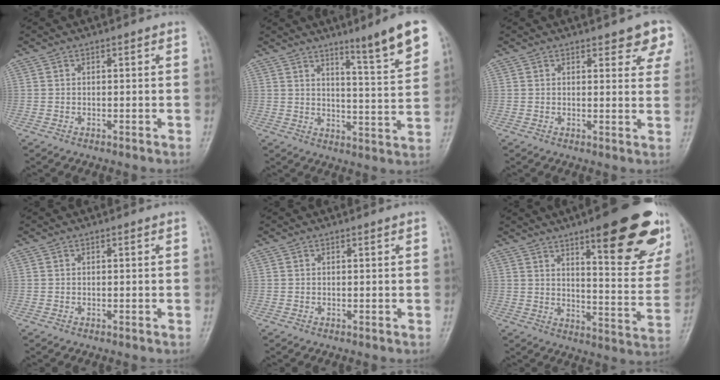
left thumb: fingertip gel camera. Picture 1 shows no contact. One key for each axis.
{"total": 11.3, "fx": 7.3, "fy": 0.5, "fz": 8.7, "tx": -0.116, "ty": -0.048, "tz": 0.107}
{"total": 6.7, "fx": 4.7, "fy": 2.6, "fz": 4.0, "tx": -0.014, "ty": -0.019, "tz": 0.044}
{"total": 0.0}
{"total": 0.0}
{"total": 24.0, "fx": 13.5, "fy": 6.1, "fz": 18.9, "tx": -0.206, "ty": -0.061, "tz": 0.186}